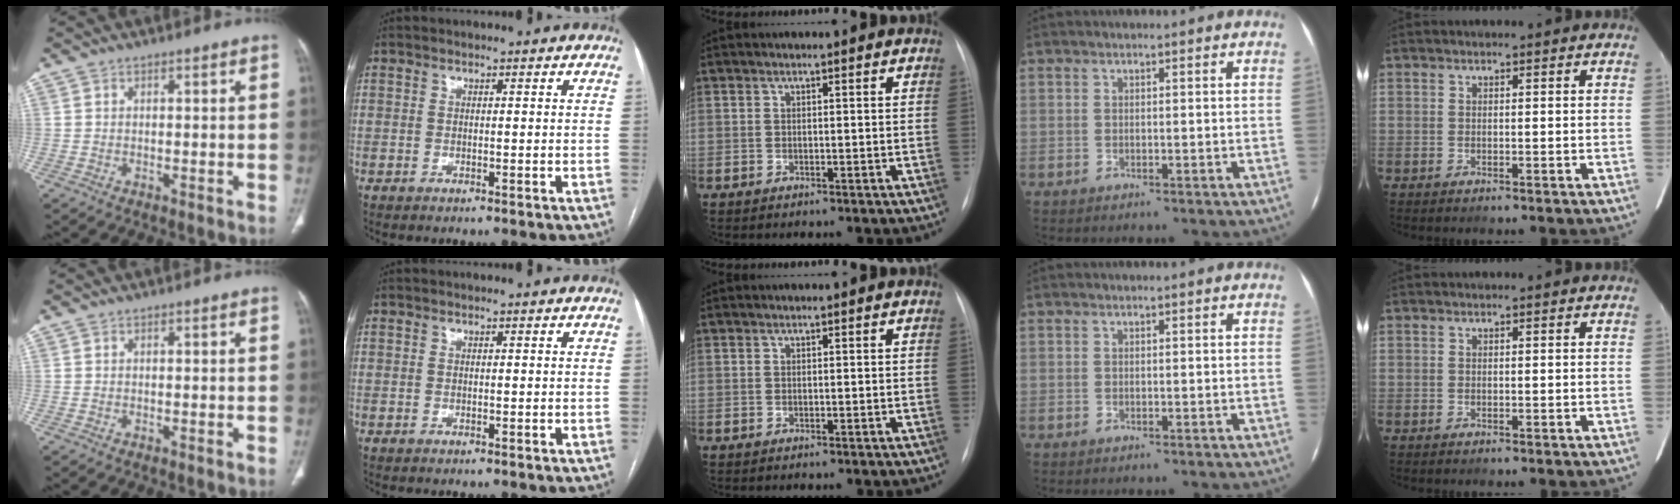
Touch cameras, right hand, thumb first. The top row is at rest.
{}